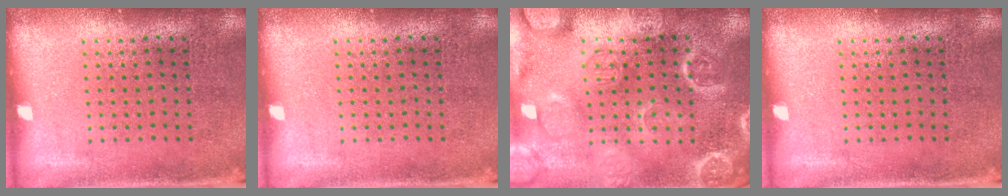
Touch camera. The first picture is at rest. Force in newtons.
{"total": 0.0}
{"total": 3.7, "press": 3.6, "slide": 0.5}
{"total": 0.0}